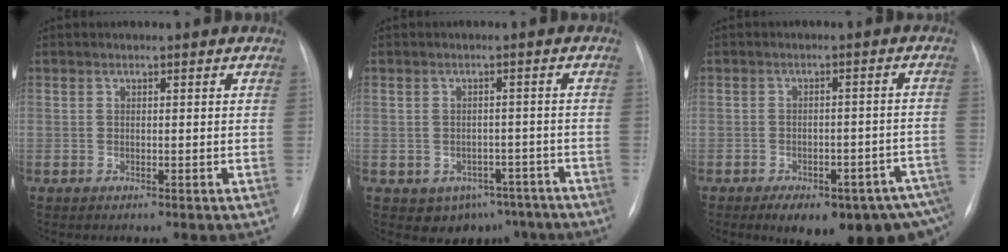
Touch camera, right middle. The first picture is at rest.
{"total": 6.8, "force": [-4.5, 4.8, 1.7], "torque": [-0.006, 0.018, -0.052]}
{"total": 16.4, "force": [-11.1, 6.2, 10.3], "torque": [-0.098, 0.025, -0.134]}